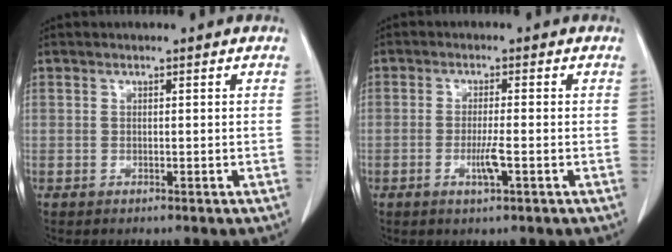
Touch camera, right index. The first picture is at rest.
{"total": 3.4, "force": [-1.1, 0.1, 3.2], "torque": [-0.063, -0.005, -0.020]}